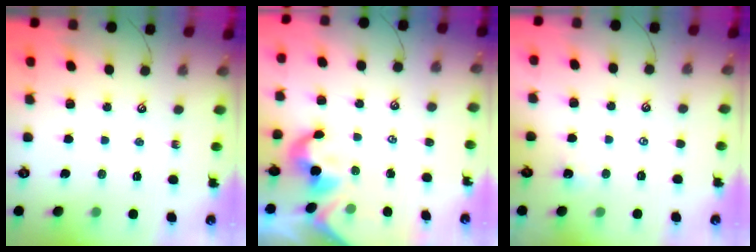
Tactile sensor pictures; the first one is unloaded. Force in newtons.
{"total": 2.1, "press": 2.1, "slide": 0.4}
{"total": 3.9, "press": 3.9, "slide": 0.1}